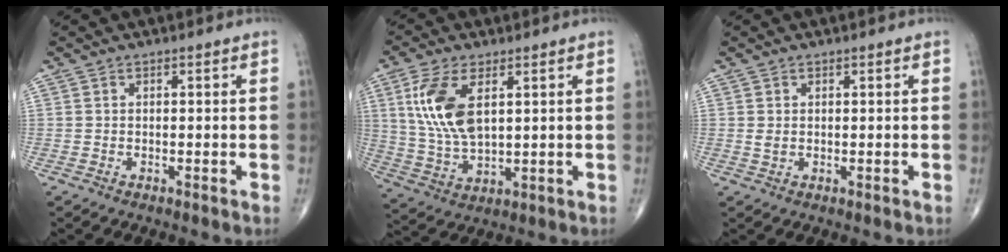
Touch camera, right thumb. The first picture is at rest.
{"total": 12.0, "force": [3.7, 5.9, 9.7], "torque": [-0.203, -0.012, 0.079]}
{"total": 1.1, "force": [0.3, 0.7, 0.7], "torque": [-0.013, -0.003, 0.010]}